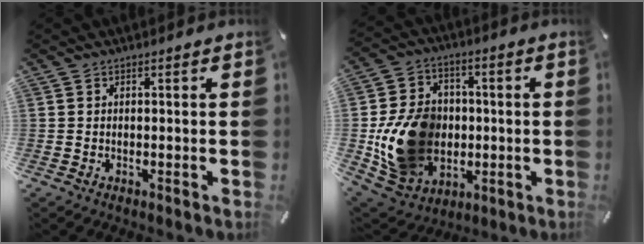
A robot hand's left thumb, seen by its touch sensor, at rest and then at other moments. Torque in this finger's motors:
{"motor_torque": [2.09, 2.92, 0.47, 0.10, 0.33]}